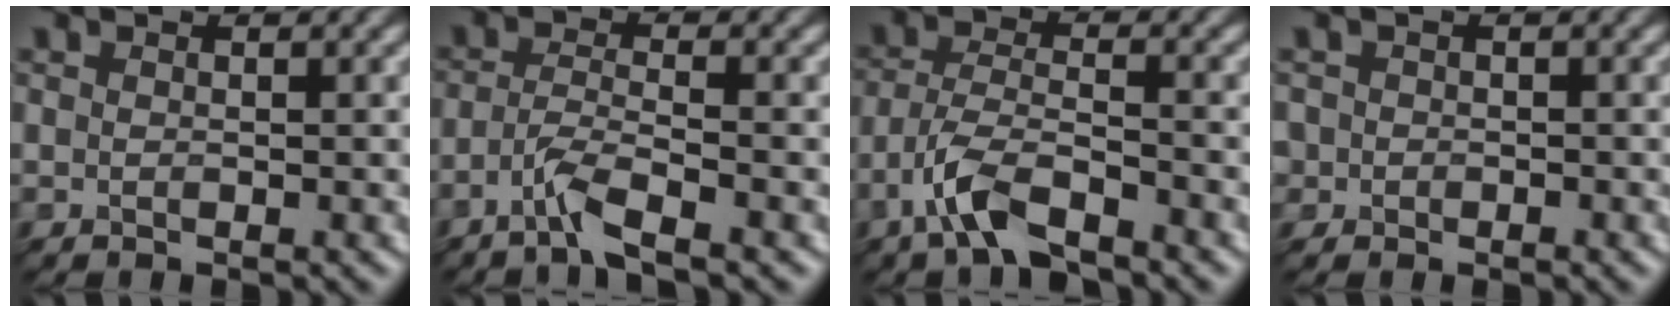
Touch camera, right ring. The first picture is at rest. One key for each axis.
{"total": 2.9, "fx": -2.5, "fy": -0.6, "fz": 1.2, "tx": -0.047, "ty": 0.009, "tz": -0.043}
{"total": 4.0, "fx": -3.5, "fy": 0.3, "fz": 1.9, "tx": -0.060, "ty": 0.005, "tz": -0.059}
{"total": 1.5, "fx": -1.0, "fy": 0.0, "fz": -1.1, "tx": 0.010, "ty": 0.004, "tz": -0.002}